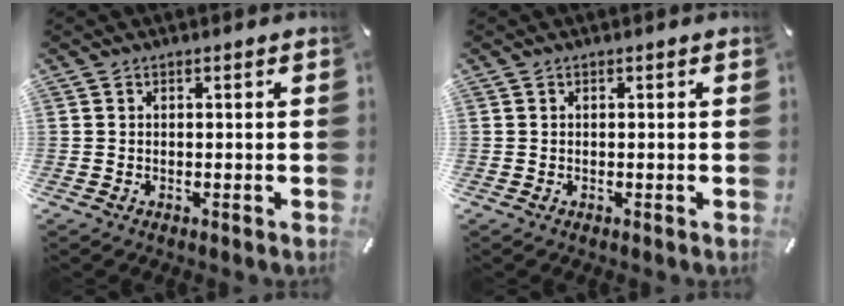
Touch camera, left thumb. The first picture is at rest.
{"total": 0.0}